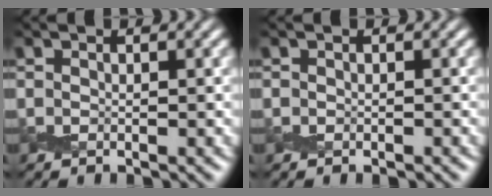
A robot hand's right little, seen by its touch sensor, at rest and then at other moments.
{"total": 0.6, "force": [-0.4, 0.3, 0.3], "torque": [-0.004, -0.003, -0.006]}